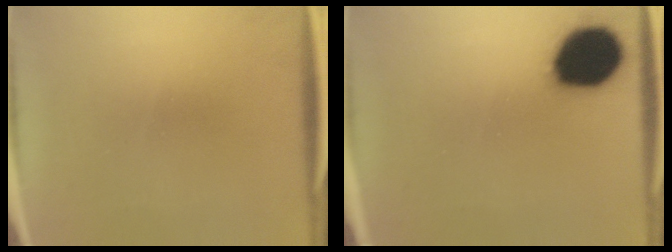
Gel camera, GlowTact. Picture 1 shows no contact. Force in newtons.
{"total": 17.1}